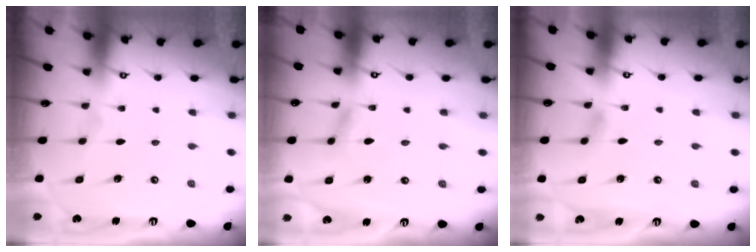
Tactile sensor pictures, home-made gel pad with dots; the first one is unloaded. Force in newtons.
{"total": 2.1, "press": 2.1, "slide": 0.1}
{"total": 4.0, "press": 4.0, "slide": 0.4}